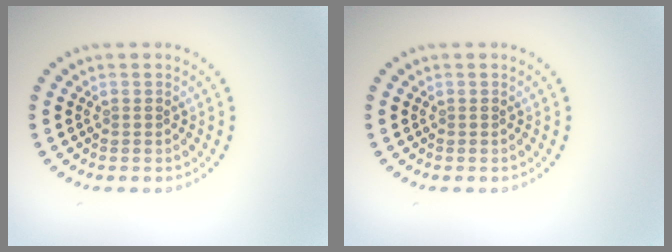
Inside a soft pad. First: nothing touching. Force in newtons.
{"total": 0.0}